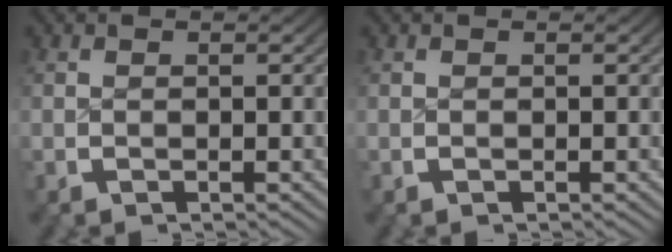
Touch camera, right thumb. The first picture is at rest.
{"total": 0.0}